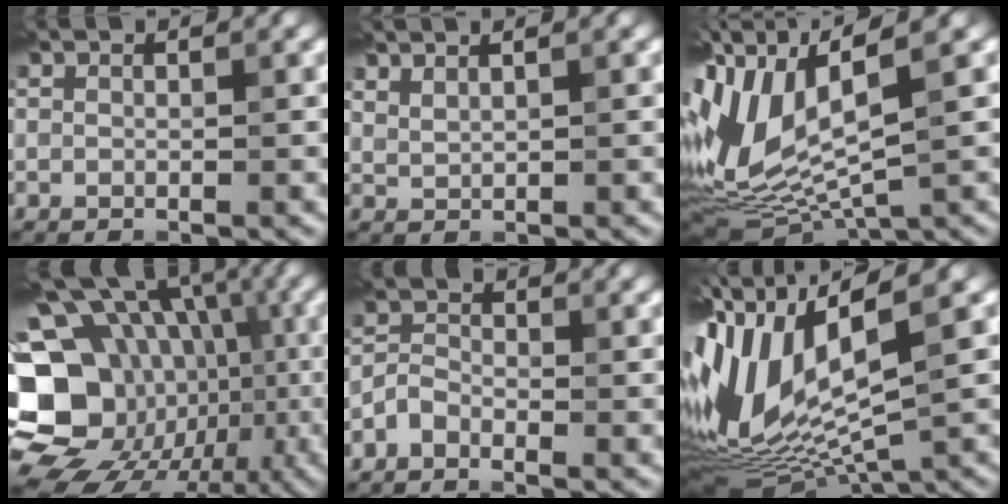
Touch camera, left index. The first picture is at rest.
{"total": 1.6, "force": [1.5, 0.2, 0.6], "torque": [-0.019, 0.002, 0.035]}
{"total": 10.2, "force": [0.5, 4.5, 9.2], "torque": [-0.218, -0.008, 0.022]}
{"total": 19.4, "force": [-5.2, 15.8, 10.1], "torque": [-0.158, 0.010, -0.091]}
{"total": 1.9, "force": [-1.5, 0.9, 0.6], "torque": [-0.011, 0.007, -0.037]}
{"total": 12.6, "force": [-0.1, 4.9, 11.6], "torque": [-0.261, -0.002, 0.011]}